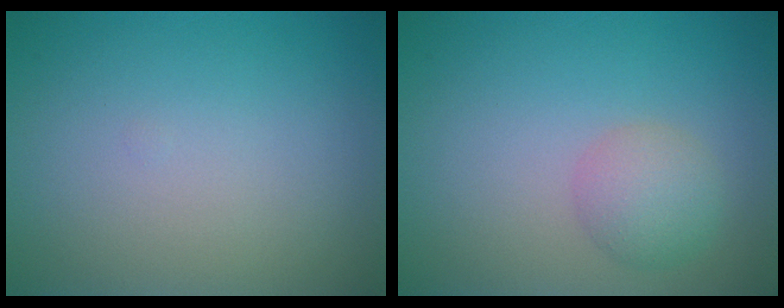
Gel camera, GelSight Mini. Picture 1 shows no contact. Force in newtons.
{"total": 2.6, "press": 2.6, "slide": 0.1}